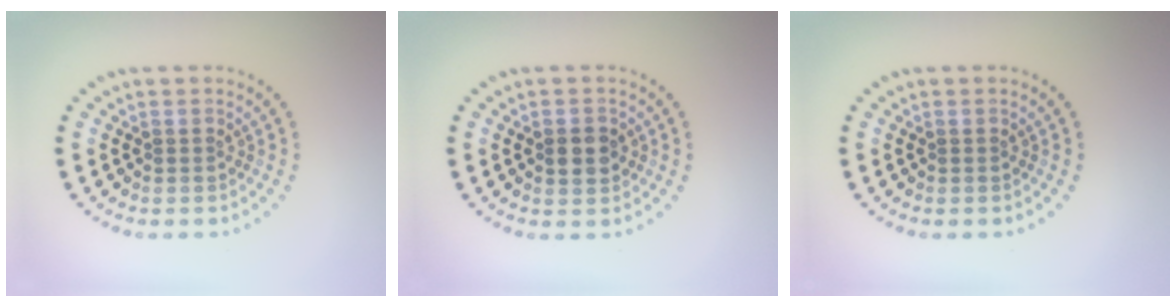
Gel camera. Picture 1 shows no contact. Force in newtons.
{"total": 2.1, "press": 2.1, "slide": 0.3}
{"total": 0.0}